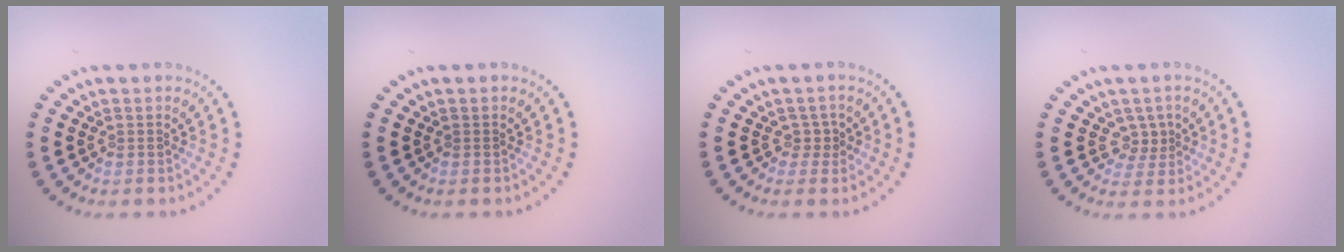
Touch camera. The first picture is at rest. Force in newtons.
{"total": 0.0}
{"total": 1.4, "press": 0.9, "slide": 1.0}
{"total": 1.9, "press": 1.4, "slide": 1.3}